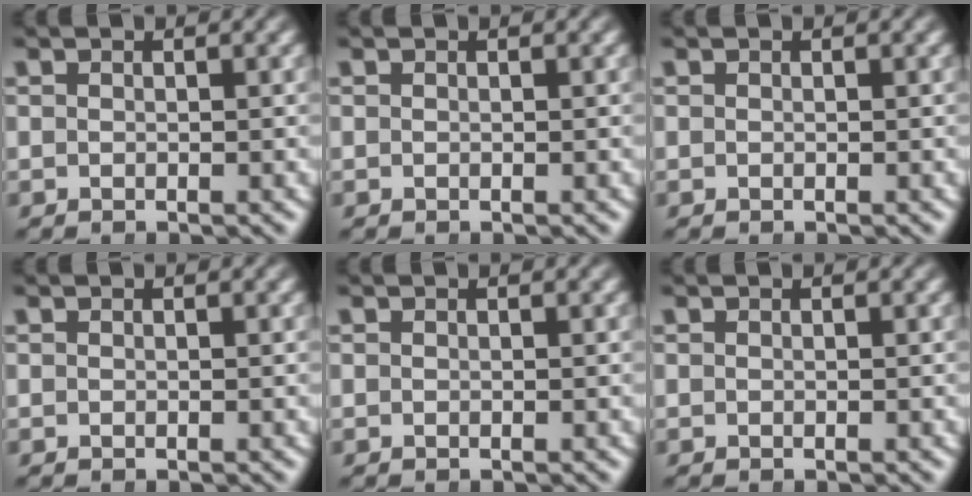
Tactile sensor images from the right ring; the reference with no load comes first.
{"total": 0.0}
{"total": 0.0}
{"total": 0.0}
{"total": 0.0}
{"total": 0.0}